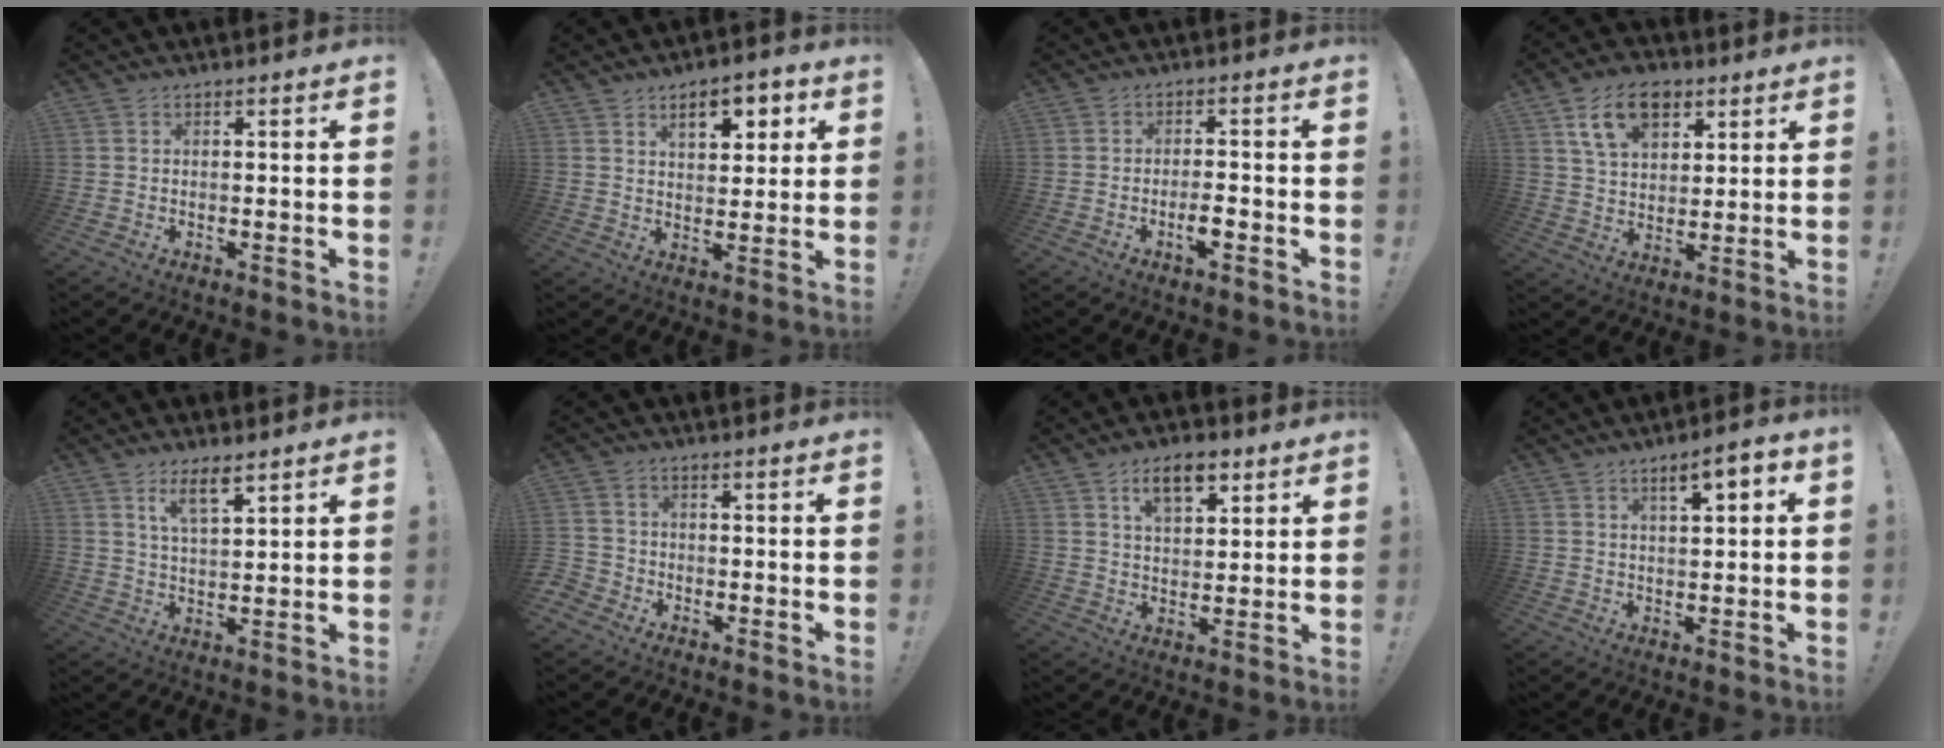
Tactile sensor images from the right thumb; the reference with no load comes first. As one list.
[{"total": 8.4, "force": [4.2, 4.2, 6.0], "torque": [-0.079, -0.010, 0.068]}, {"total": 3.9, "force": [-2.1, 0.9, 3.2], "torque": [-0.060, 0.005, -0.036]}, {"total": 13.0, "force": [6.9, 8.3, 7.3], "torque": [-0.117, -0.014, 0.129]}, {"total": 7.2, "force": [4.8, 2.1, 4.9], "torque": [-0.091, -0.017, 0.083]}, {"total": 3.7, "force": [-2.2, 2.8, 0.8], "torque": [-0.026, 0.011, -0.041]}, {"total": 9.1, "force": [5.1, 4.7, 5.8], "torque": [-0.085, -0.014, 0.091]}, {"total": 5.5, "force": [2.2, 1.4, 4.9], "torque": [-0.073, -0.007, 0.030]}]